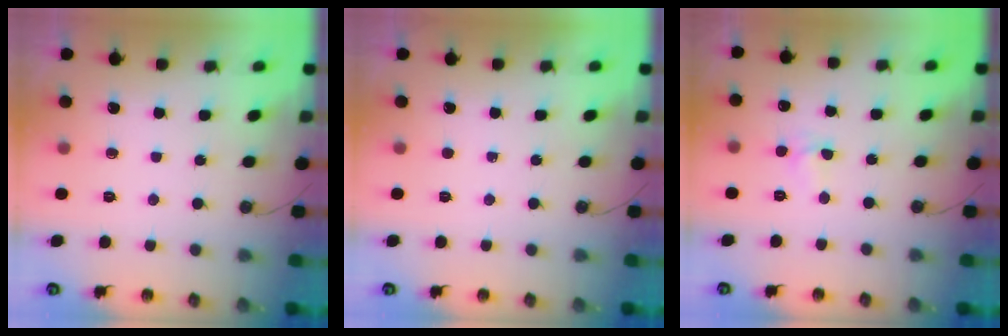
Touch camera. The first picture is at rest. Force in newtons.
{"total": 0.0}
{"total": 3.8, "press": 3.8, "slide": 0.5}